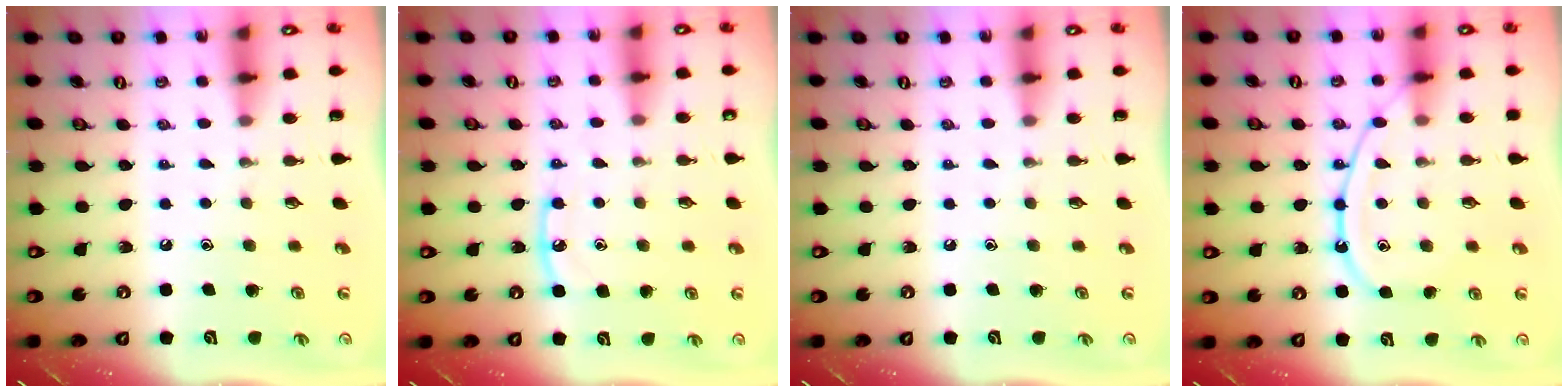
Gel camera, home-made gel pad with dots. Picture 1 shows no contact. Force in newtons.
{"total": 7.2, "press": 7.2, "slide": 0.7}
{"total": 0.0}
{"total": 10.9, "press": 10.9, "slide": 1.4}